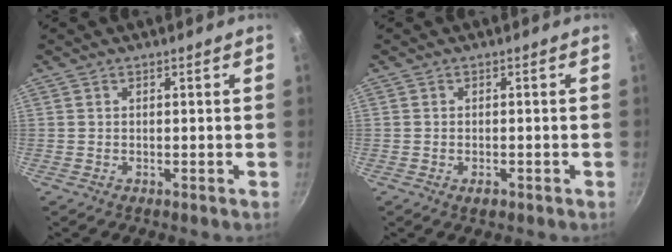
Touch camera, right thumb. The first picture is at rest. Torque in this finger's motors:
{"motor_torque": [-0.69, -0.17, -0.43, 0.22, -0.06]}